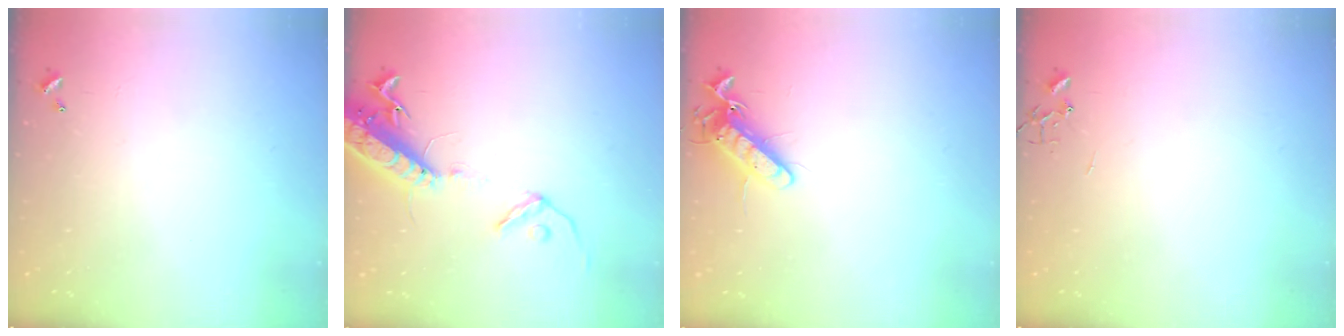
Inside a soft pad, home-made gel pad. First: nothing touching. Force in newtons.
{"total": 16.3, "press": 15.8, "slide": 4.0}
{"total": 11.7, "press": 11.6, "slide": 1.7}
{"total": 0.0}